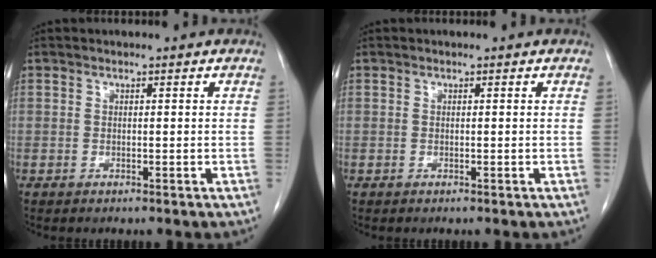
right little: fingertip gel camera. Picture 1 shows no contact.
{"total": 0.0}